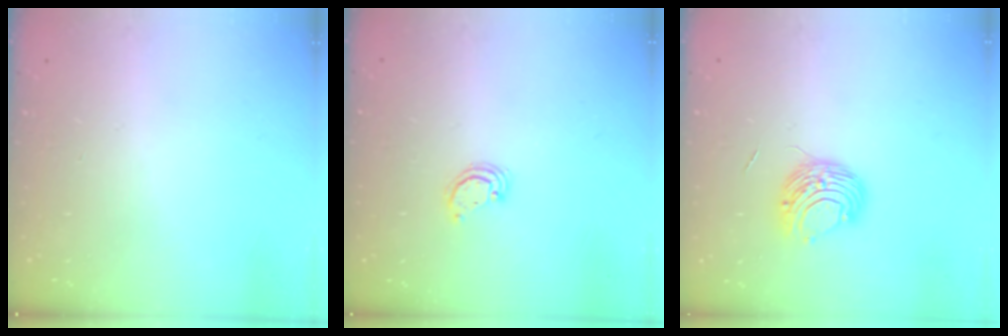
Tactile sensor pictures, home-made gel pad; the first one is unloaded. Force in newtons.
{"total": 2.5, "press": 2.5, "slide": 0.2}
{"total": 8.7, "press": 8.6, "slide": 0.8}